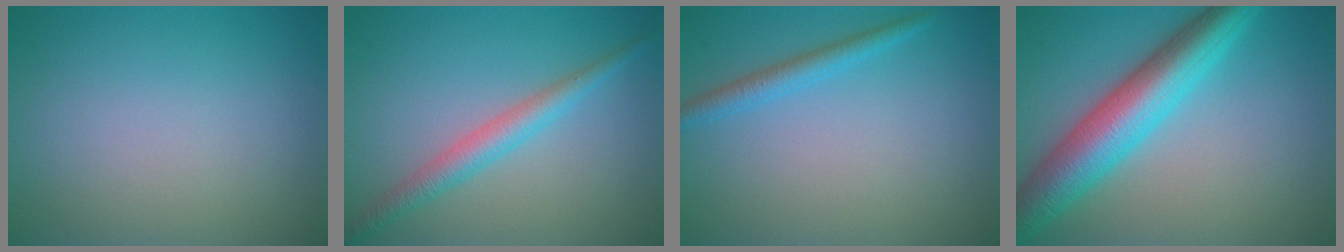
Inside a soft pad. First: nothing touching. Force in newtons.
{"total": 2.8, "press": 2.8, "slide": 0.1}
{"total": 2.0, "press": 2.0, "slide": 0.1}
{"total": 8.2, "press": 8.2, "slide": 0.3}